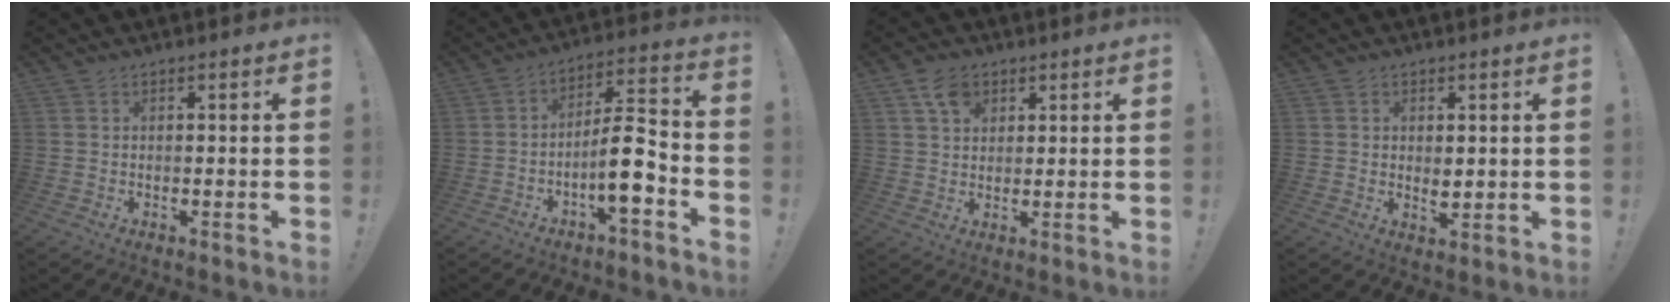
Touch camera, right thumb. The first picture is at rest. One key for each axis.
{"total": 12.3, "fx": -4.6, "fy": 3.4, "fz": 10.9, "tx": -0.174, "ty": 0.023, "tz": -0.076}
{"total": 6.3, "fx": 3.4, "fy": 4.5, "fz": 2.9, "tx": -0.039, "ty": -0.009, "tz": 0.061}
{"total": 2.9, "fx": 0.5, "fy": 2.2, "fz": 1.8, "tx": -0.015, "ty": -0.006, "tz": 0.007}